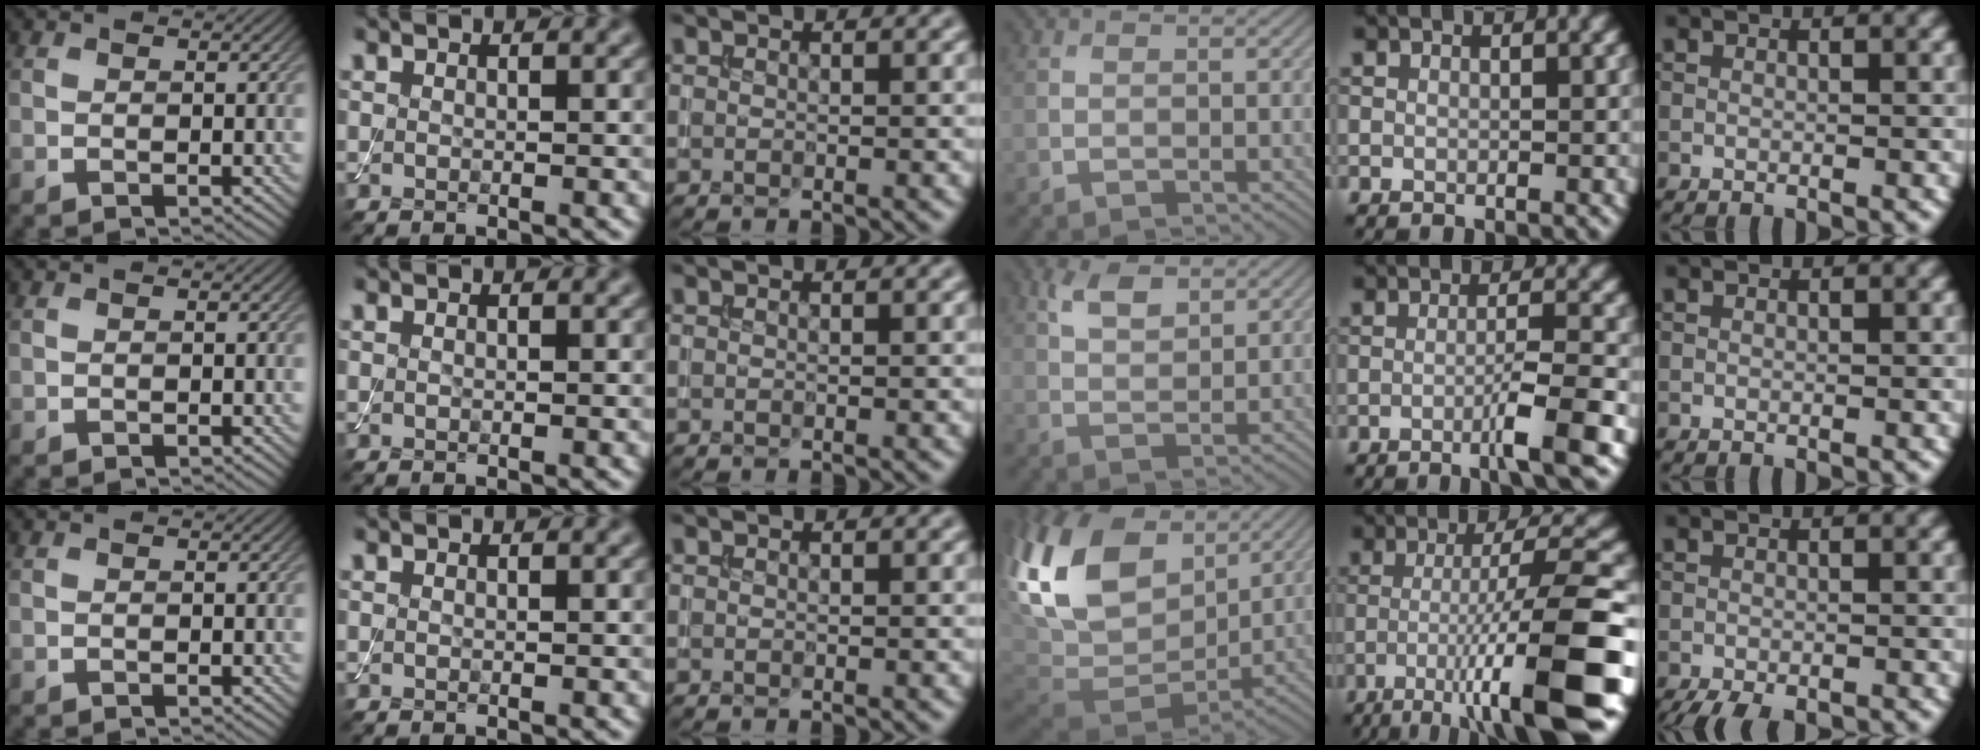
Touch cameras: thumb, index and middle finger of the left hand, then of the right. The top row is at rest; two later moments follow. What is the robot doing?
{"motion": "assemble", "object": "toy tower of hanoi"}